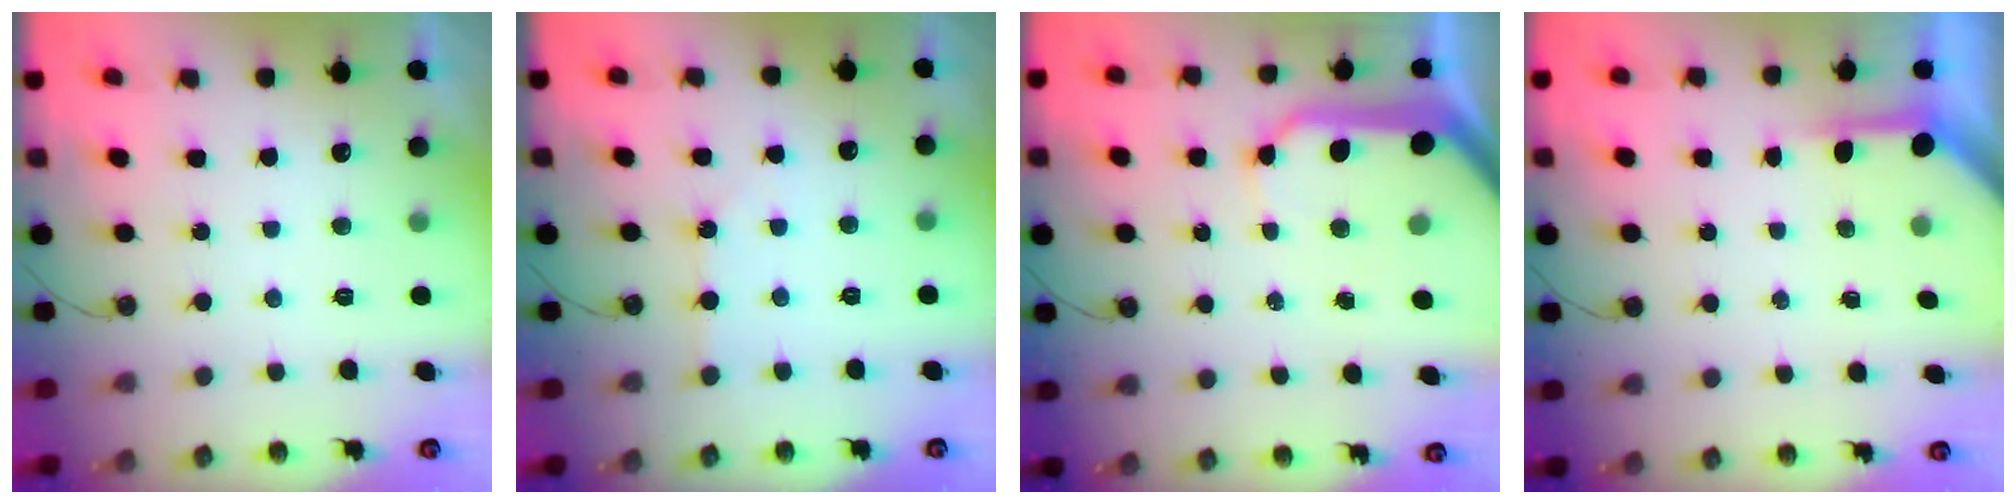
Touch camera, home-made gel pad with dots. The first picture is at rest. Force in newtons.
{"total": 2.7, "press": 2.7, "slide": 0.3}
{"total": 18.2, "press": 18.1, "slide": 2.2}
{"total": 3.8, "press": 3.8, "slide": 0.4}